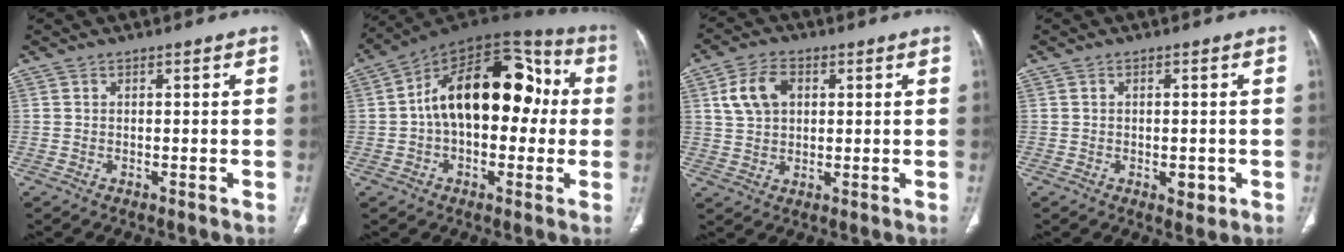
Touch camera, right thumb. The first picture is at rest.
{"total": 21.8, "force": [1.5, 12.9, 17.5], "torque": [-0.238, 0.053, 0.013]}
{"total": 7.7, "force": [2.3, 5.3, 5.1], "torque": [-0.087, 0.005, 0.044]}
{"total": 2.7, "force": [-0.8, 1.5, 2.1], "torque": [-0.018, 0.000, -0.004]}